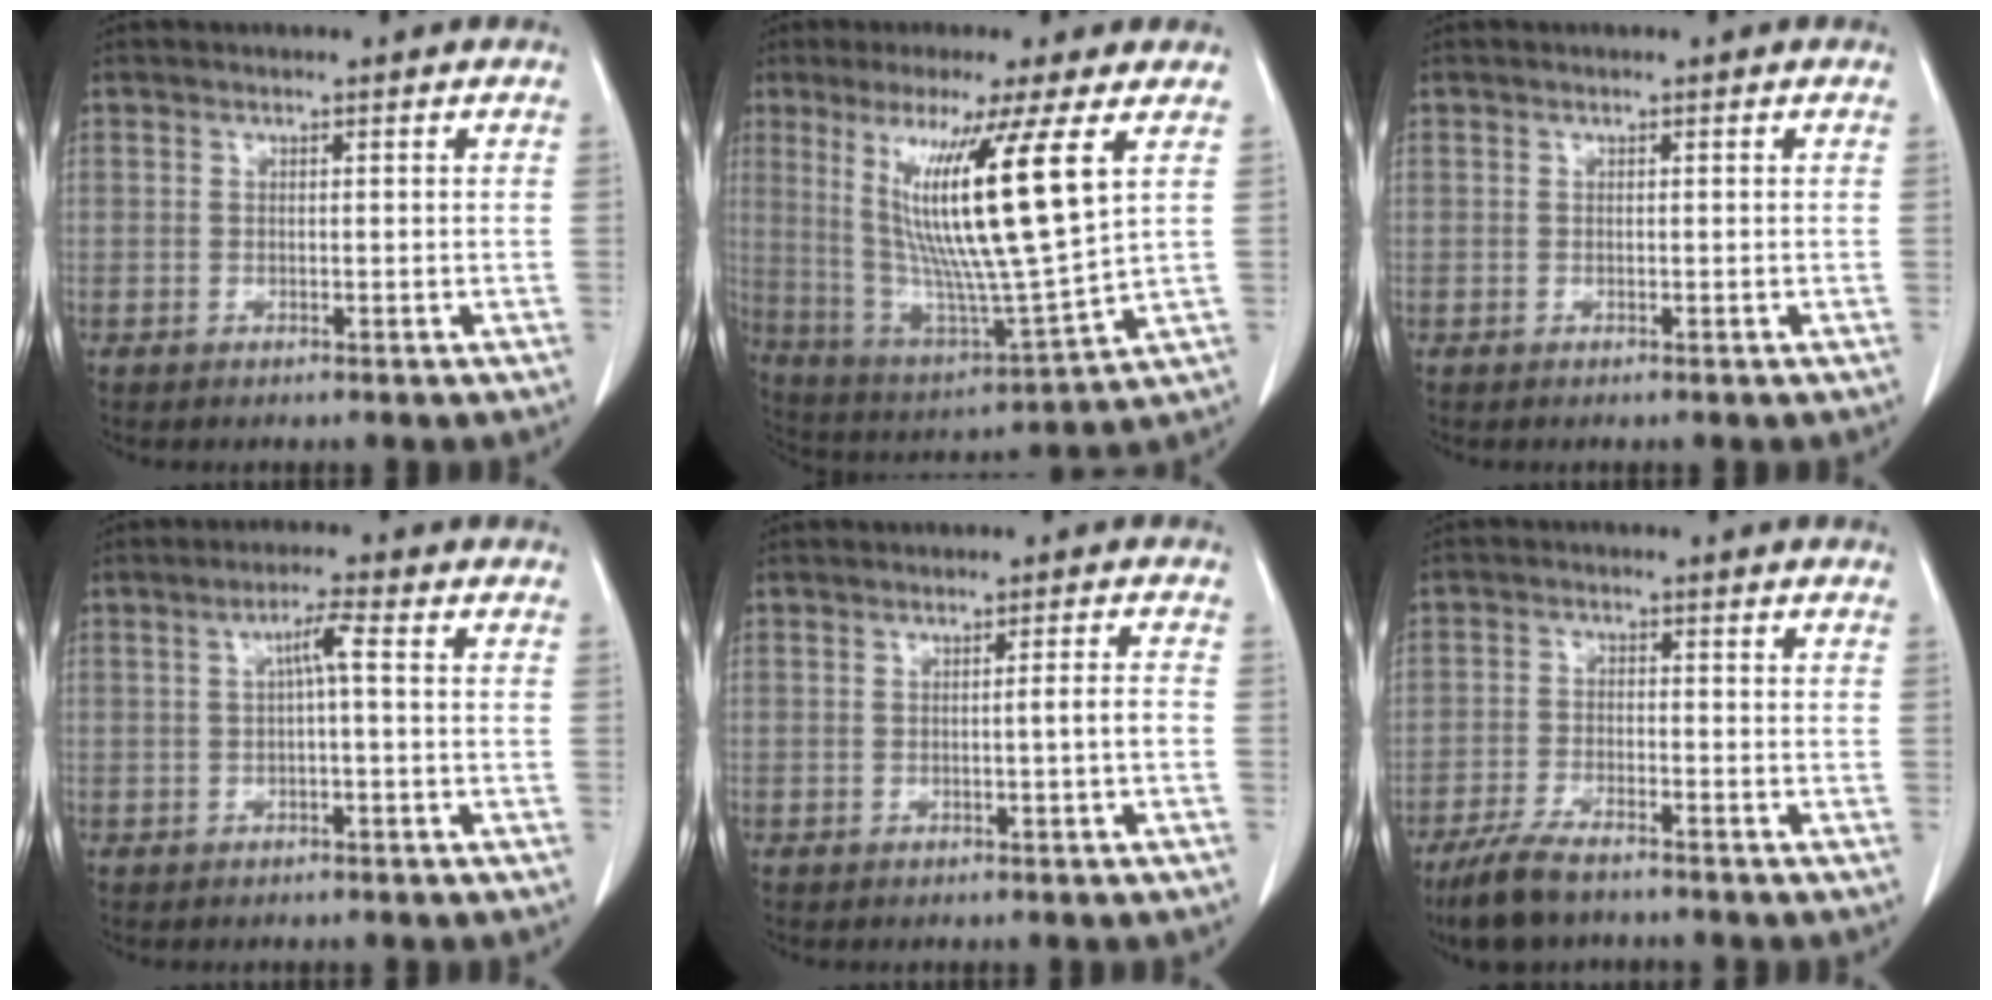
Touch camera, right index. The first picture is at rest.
{"total": 18.3, "force": [6.2, -0.7, 17.1], "torque": [-0.316, -0.025, 0.109]}
{"total": 0.0}
{"total": 3.2, "force": [0.5, 0.2, 3.1], "torque": [-0.056, 0.011, 0.008]}
{"total": 2.1, "force": [-0.5, -0.4, 2.0], "torque": [-0.029, 0.001, -0.007]}
{"total": 6.9, "force": [-5.5, 1.7, 3.7], "torque": [-0.077, -0.015, -0.101]}